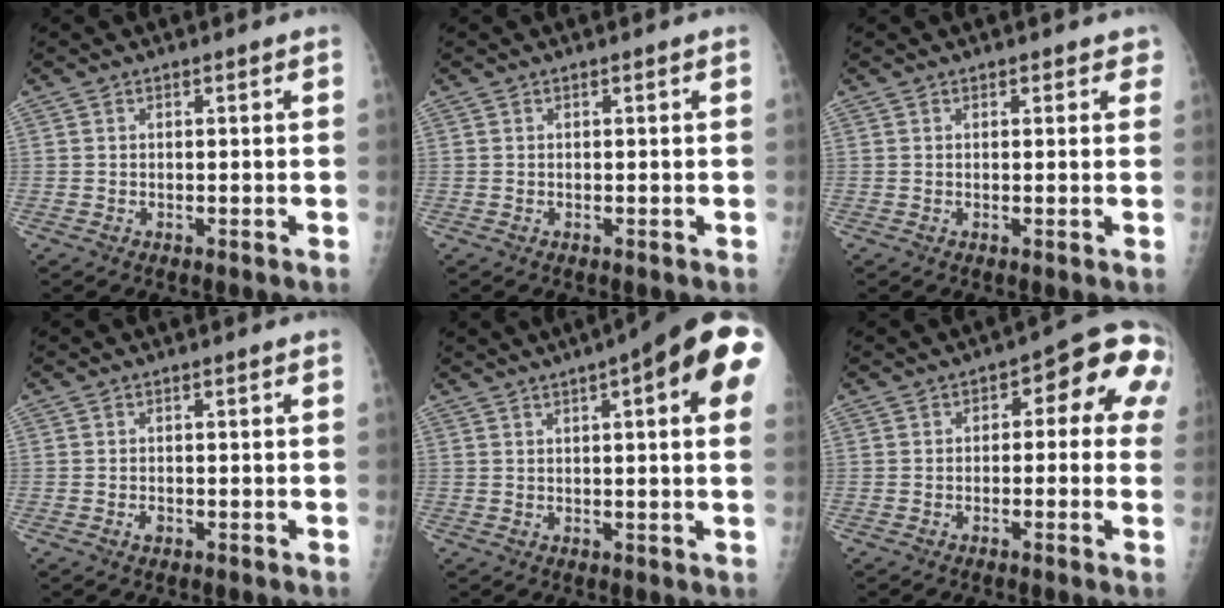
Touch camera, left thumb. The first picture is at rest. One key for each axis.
{"total": 0.0}
{"total": 1.9, "fx": 1.2, "fy": 0.9, "fz": 1.0, "tx": 0.006, "ty": -0.002, "tz": 0.009}
{"total": 1.1, "fx": -0.4, "fy": 0.6, "fz": 0.8, "tx": -0.014, "ty": 0.009, "tz": -0.005}
{"total": 17.3, "fx": 7.0, "fy": 3.5, "fz": 15.4, "tx": -0.202, "ty": 0.009, "tz": 0.085}
{"total": 10.9, "fx": 1.7, "fy": 5.4, "fz": 9.3, "tx": -0.069, "ty": 0.034, "tz": 0.009}